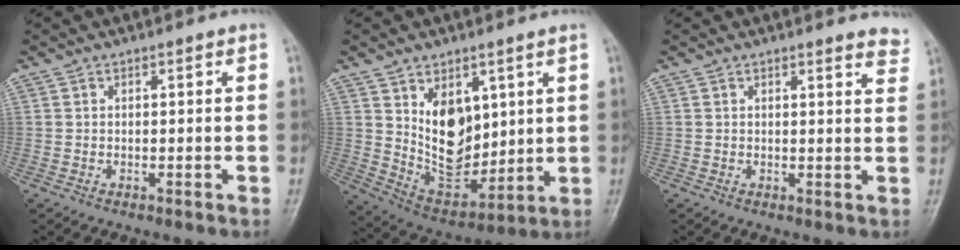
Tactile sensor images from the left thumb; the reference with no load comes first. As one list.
[{"total": 12.6, "force": [3.6, 8.0, 9.1], "torque": [-0.102, -0.037, 0.087]}, {"total": 3.7, "force": [3.5, 0.7, 1.0], "torque": [-0.003, -0.024, 0.023]}]